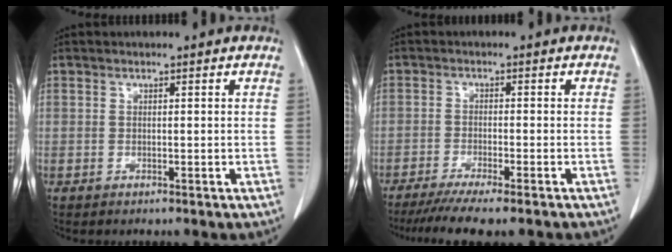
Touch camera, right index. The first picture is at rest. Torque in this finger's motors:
{"motor_torque": [0.78, -0.79, 0.37, 0.09]}